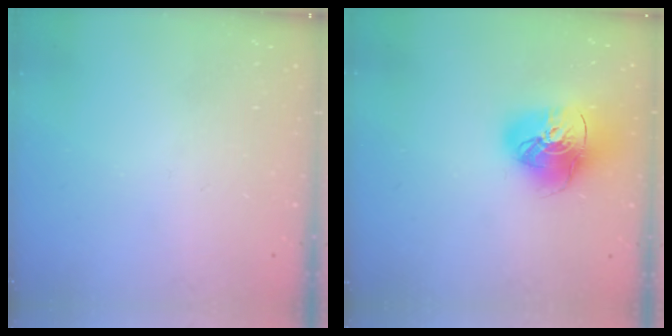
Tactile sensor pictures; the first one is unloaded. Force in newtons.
{"total": 16.2, "press": 16.1, "slide": 1.7}